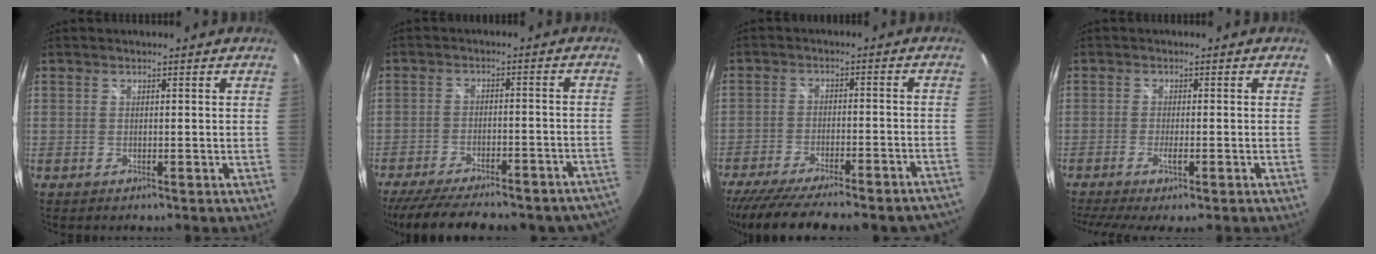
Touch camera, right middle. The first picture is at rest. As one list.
[{"total": 24.6, "force": [-20.7, 6.9, 11.3], "torque": [-0.202, -0.027, -0.271]}, {"total": 24.5, "force": [-21.4, 4.1, 11.2], "torque": [-0.200, -0.045, -0.298]}, {"total": 6.0, "force": [-3.9, 0.3, 4.5], "torque": [-0.097, -0.024, -0.064]}]